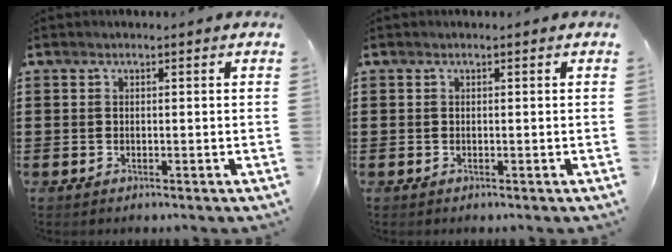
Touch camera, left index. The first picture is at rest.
{"total": 0.0}